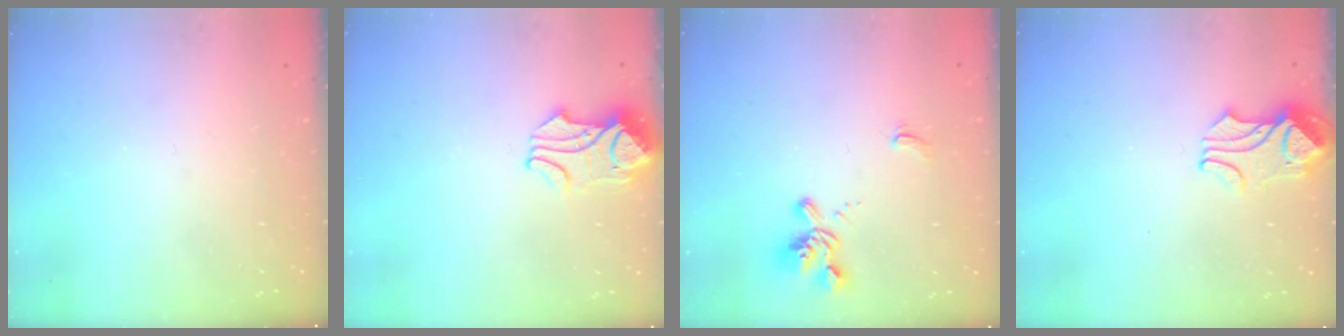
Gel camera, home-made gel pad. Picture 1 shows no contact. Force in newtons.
{"total": 4.9, "press": 4.8, "slide": 1.0}
{"total": 1.6, "press": 1.1, "slide": 1.2}
{"total": 2.3, "press": 2.3, "slide": 0.6}